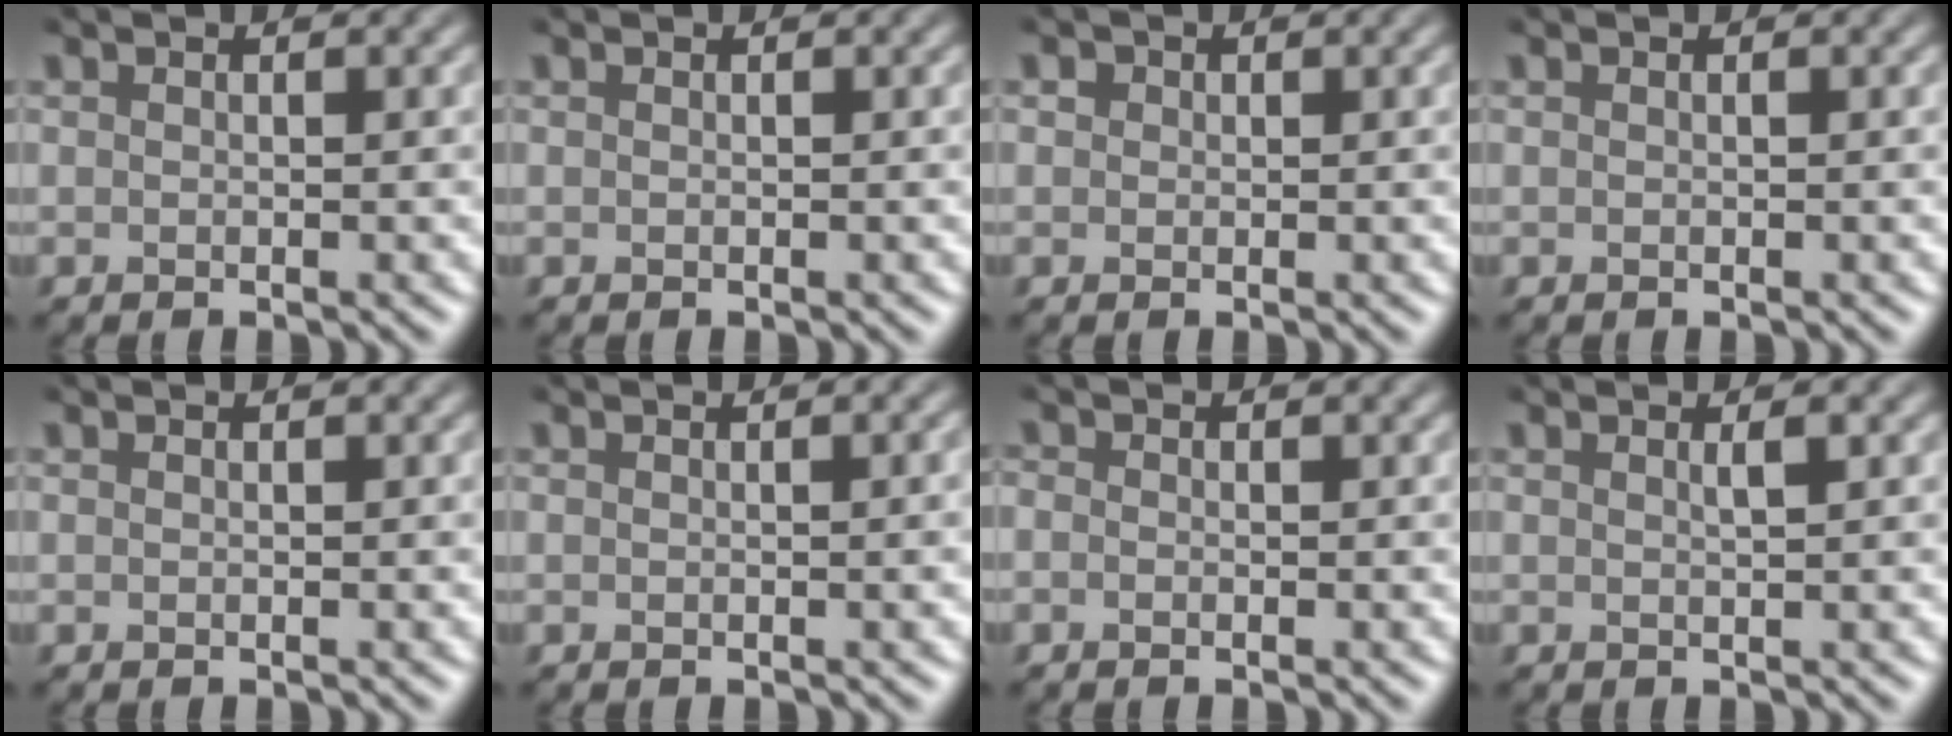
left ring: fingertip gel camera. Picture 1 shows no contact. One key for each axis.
{"total": 0.0}
{"total": 0.8, "fx": 0.3, "fy": 0.7, "fz": 0.2, "tx": -0.002, "ty": -0.001, "tz": -0.001}
{"total": 0.0}
{"total": 0.0}
{"total": 1.4, "fx": 0.0, "fy": 0.4, "fz": 1.4, "tx": -0.012, "ty": 0.004, "tz": -0.002}
{"total": 0.5, "fx": -0.2, "fy": 0.4, "fz": 0.2, "tx": -0.001, "ty": -0.004, "tz": -0.007}
{"total": 1.0, "fx": 0.4, "fy": 0.2, "fz": 0.9, "tx": -0.009, "ty": 0.002, "tz": 0.003}